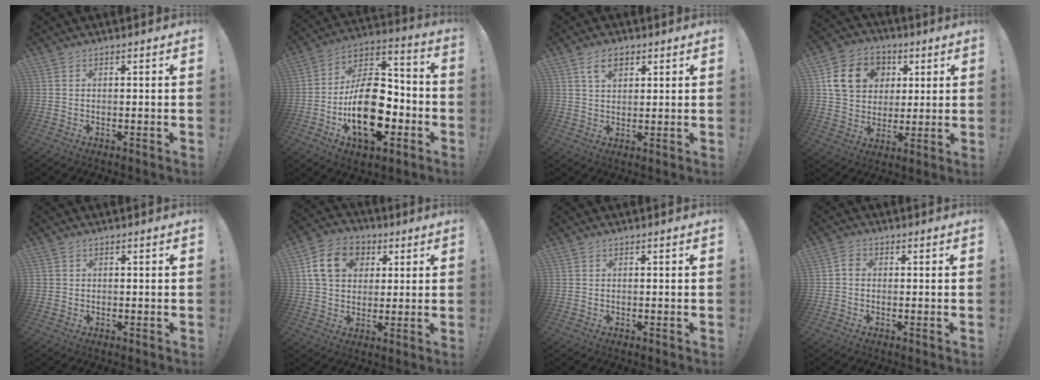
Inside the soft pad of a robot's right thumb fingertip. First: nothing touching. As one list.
[{"total": 24.1, "force": [-6.7, 14.0, 18.5], "torque": [-0.319, 0.042, -0.098]}, {"total": 5.6, "force": [2.9, 3.4, 3.4], "torque": [-0.058, 0.000, 0.053]}, {"total": 14.2, "force": [4.5, 11.8, 6.4], "torque": [-0.091, -0.002, 0.095]}, {"total": 1.4, "force": [0.3, 1.3, 0.0], "torque": [0.000, 0.004, 0.006]}, {"total": 13.9, "force": [4.5, 10.9, 7.5], "torque": [-0.107, -0.005, 0.089]}, {"total": 0.7, "force": [0.1, 0.7, 0.0], "torque": [0.000, 0.004, 0.002]}, {"total": 2.3, "force": [-0.4, 1.8, 1.3], "torque": [-0.032, 0.012, -0.007]}]